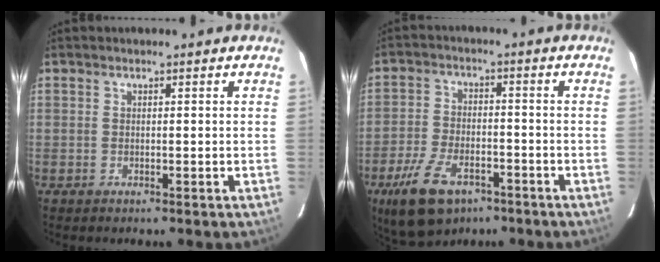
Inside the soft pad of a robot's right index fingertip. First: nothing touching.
{"total": 12.4, "force": [-7.5, 6.4, 7.6], "torque": [-0.173, -0.015, -0.132]}